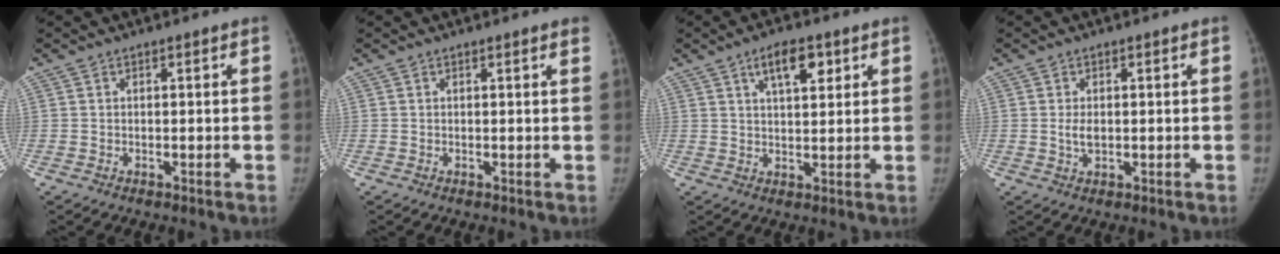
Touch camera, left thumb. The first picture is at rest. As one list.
[{"total": 1.4, "force": [1.1, 0.1, 0.8], "torque": [-0.007, 0.000, 0.006]}, {"total": 6.9, "force": [3.4, 3.0, 5.3], "torque": [-0.067, -0.010, 0.053]}, {"total": 2.3, "force": [0.0, 1.4, 1.9], "torque": [-0.034, -0.004, 0.001]}]